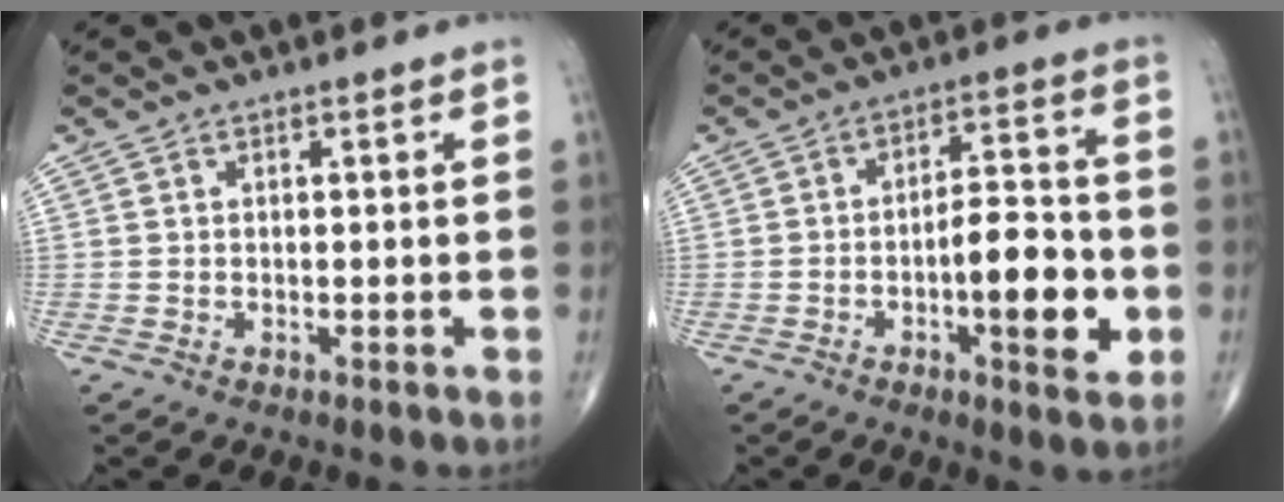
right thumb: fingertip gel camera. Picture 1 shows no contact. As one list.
[{"total": 11.9, "force": [-3.1, 4.1, 10.8], "torque": [-0.138, 0.022, -0.047]}]